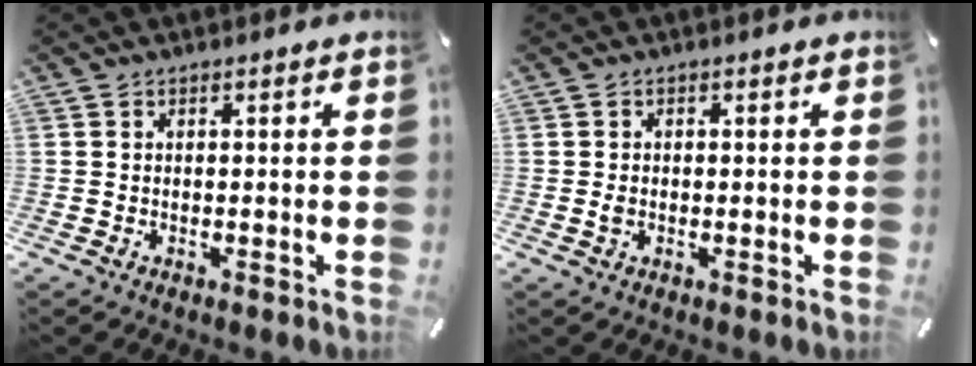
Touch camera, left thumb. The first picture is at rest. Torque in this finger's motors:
{"motor_torque": [-0.02, 0.15, -0.07, -0.05, 0.00]}